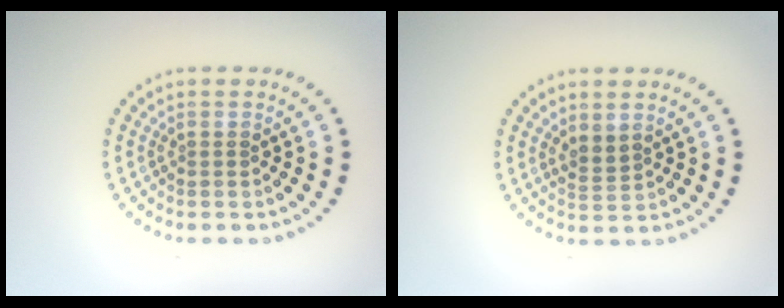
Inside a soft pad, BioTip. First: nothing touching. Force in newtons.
{"total": 1.5, "press": 1.1, "slide": 1.0}